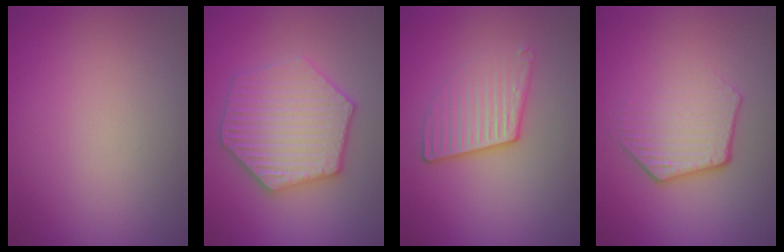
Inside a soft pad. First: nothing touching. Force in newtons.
{"total": 6.3, "press": 6.2, "slide": 1.2}
{"total": 3.7, "press": 2.5, "slide": 2.7}
{"total": 4.0, "press": 3.0, "slide": 2.7}